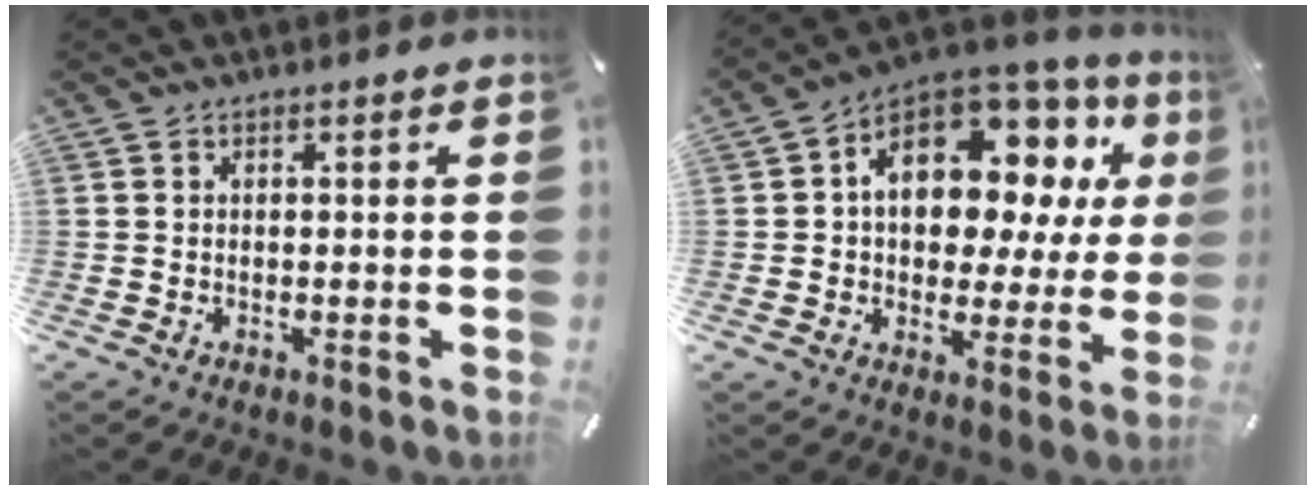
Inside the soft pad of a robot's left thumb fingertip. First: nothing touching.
{"total": 15.1, "force": [5.1, 10.0, 10.0], "torque": [-0.157, -0.032, 0.091]}